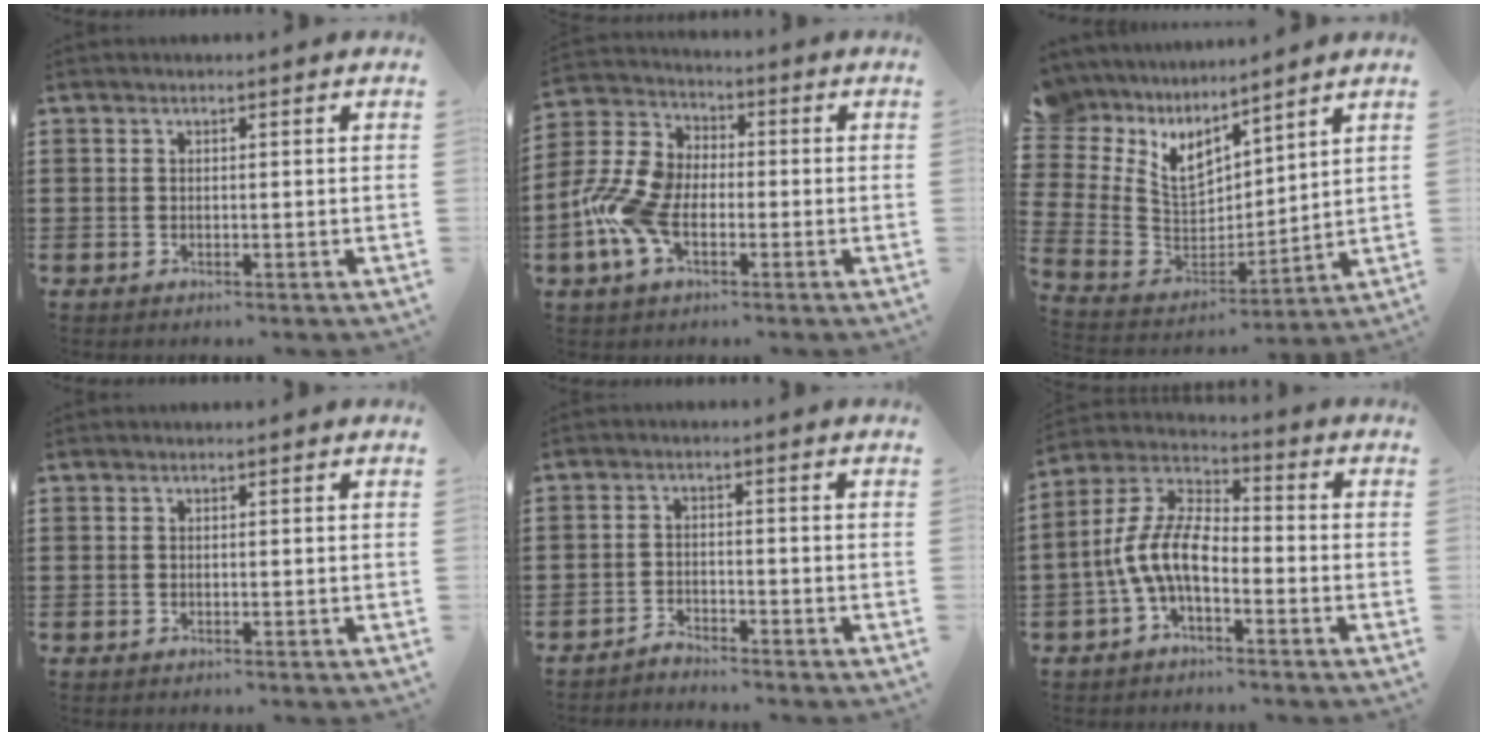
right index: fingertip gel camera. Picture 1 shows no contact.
{"total": 9.3, "force": [-3.0, 5.7, 6.6], "torque": [-0.180, 0.000, -0.065]}
{"total": 7.2, "force": [4.4, 5.0, 2.7], "torque": [-0.106, -0.046, 0.078]}
{"total": 0.0}
{"total": 2.2, "force": [-2.1, 0.2, -0.2], "torque": [-0.006, 0.006, -0.047]}
{"total": 9.1, "force": [-3.3, 3.9, 7.6], "torque": [-0.187, -0.010, -0.071]}